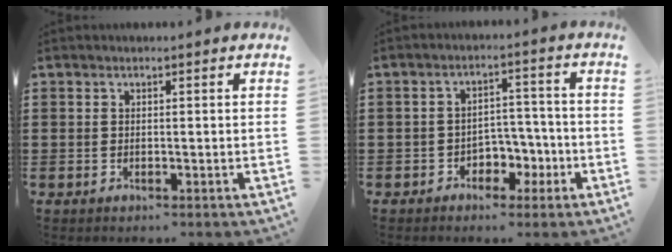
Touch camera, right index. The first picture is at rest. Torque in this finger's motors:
{"motor_torque": [0.69, -0.65, 0.10, 0.01]}